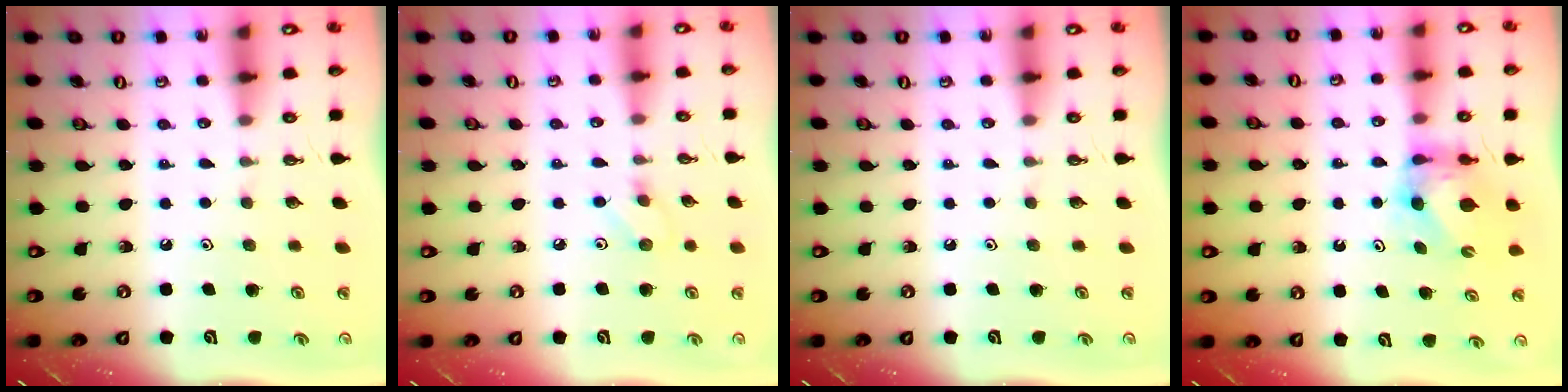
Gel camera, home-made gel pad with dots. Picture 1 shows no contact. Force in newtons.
{"total": 5.0, "press": 5.0, "slide": 0.6}
{"total": 0.0}
{"total": 6.4, "press": 6.4, "slide": 0.5}